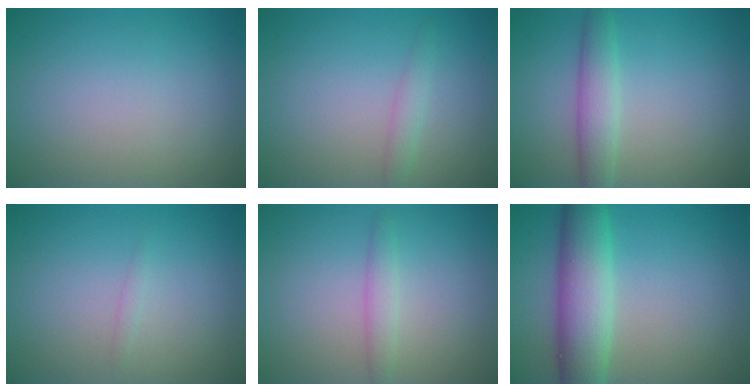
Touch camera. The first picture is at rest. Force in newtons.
{"total": 1.3, "press": 1.3, "slide": 0.0}
{"total": 3.0, "press": 3.0, "slide": 0.0}
{"total": 0.6, "press": 0.6, "slide": 0.1}
{"total": 1.4, "press": 1.4, "slide": 0.0}
{"total": 6.8, "press": 6.8, "slide": 0.3}